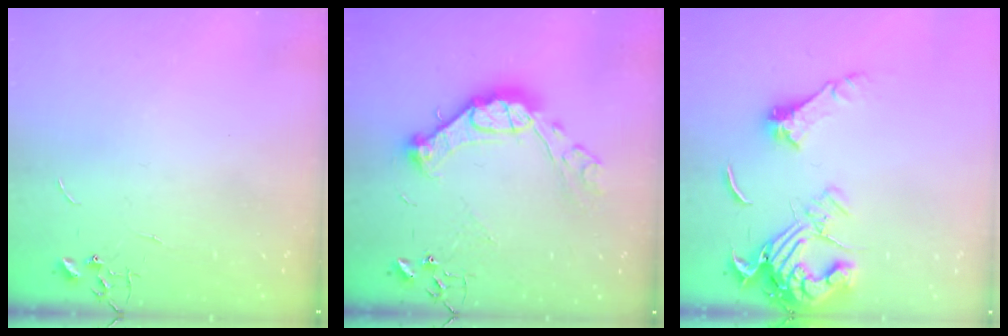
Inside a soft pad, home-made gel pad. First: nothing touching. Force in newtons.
{"total": 15.8, "press": 15.6, "slide": 1.9}
{"total": 14.2, "press": 14.1, "slide": 1.8}